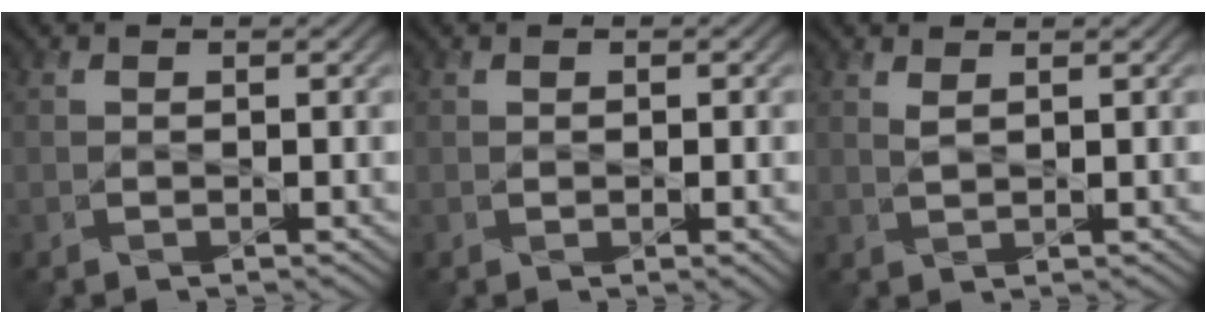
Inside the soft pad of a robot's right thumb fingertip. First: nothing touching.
{"total": 1.4, "force": [-0.1, 0.3, 1.4], "torque": [-0.022, -0.002, 0.000]}
{"total": 1.2, "force": [0.9, 0.1, 0.7], "torque": [-0.025, 0.000, 0.020]}